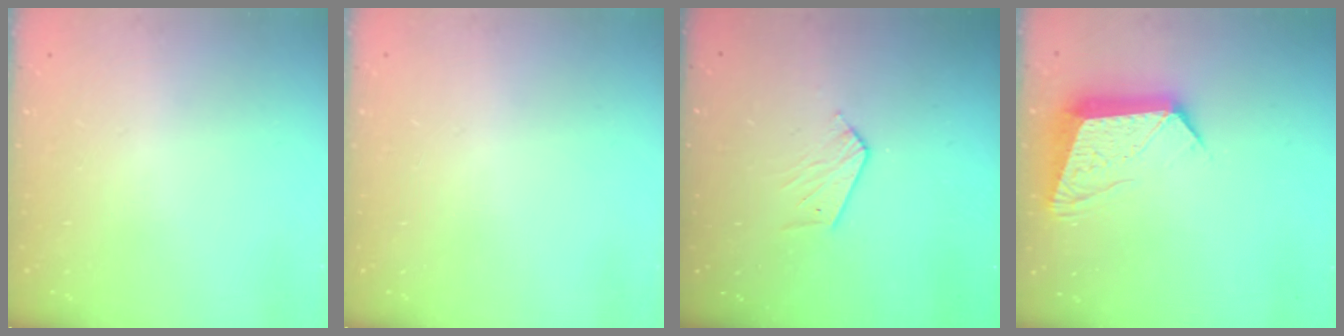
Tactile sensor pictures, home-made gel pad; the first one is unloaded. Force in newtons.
{"total": 0.0}
{"total": 4.7, "press": 4.7, "slide": 0.4}
{"total": 12.3, "press": 12.2, "slide": 1.1}